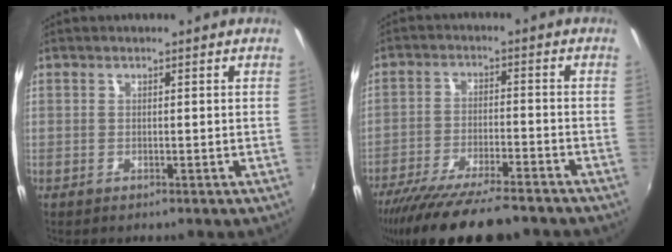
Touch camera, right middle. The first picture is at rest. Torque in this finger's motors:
{"motor_torque": [1.08, -1.06, 0.36, 0.13]}